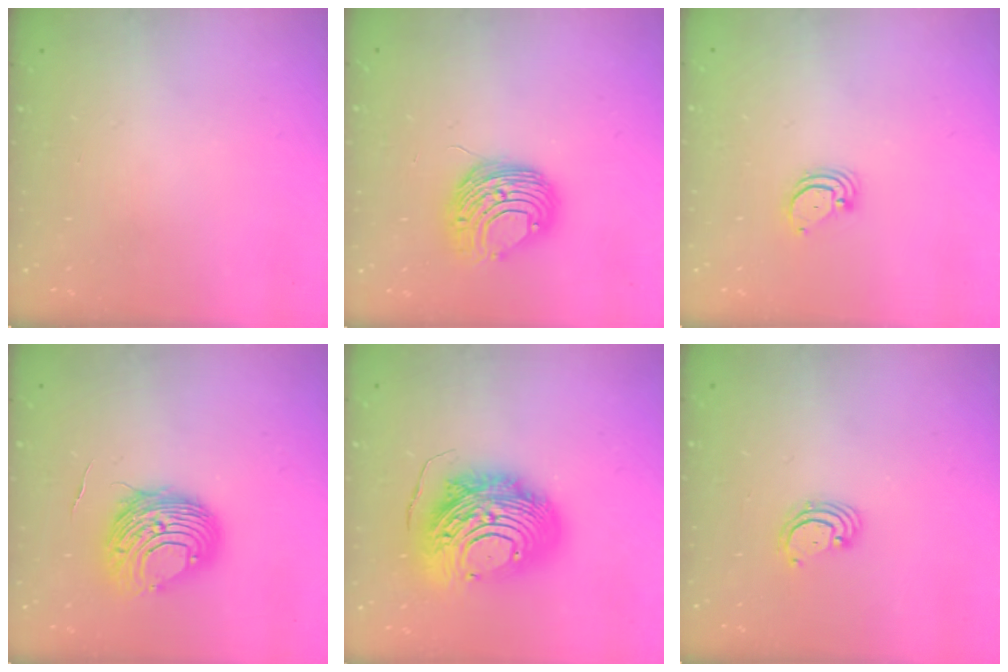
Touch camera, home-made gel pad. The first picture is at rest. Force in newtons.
{"total": 10.0, "press": 9.9, "slide": 1.2}
{"total": 2.0, "press": 2.0, "slide": 0.1}
{"total": 9.5, "press": 9.5, "slide": 1.0}
{"total": 17.9, "press": 17.8, "slide": 1.9}
{"total": 3.2, "press": 3.2, "slide": 0.3}